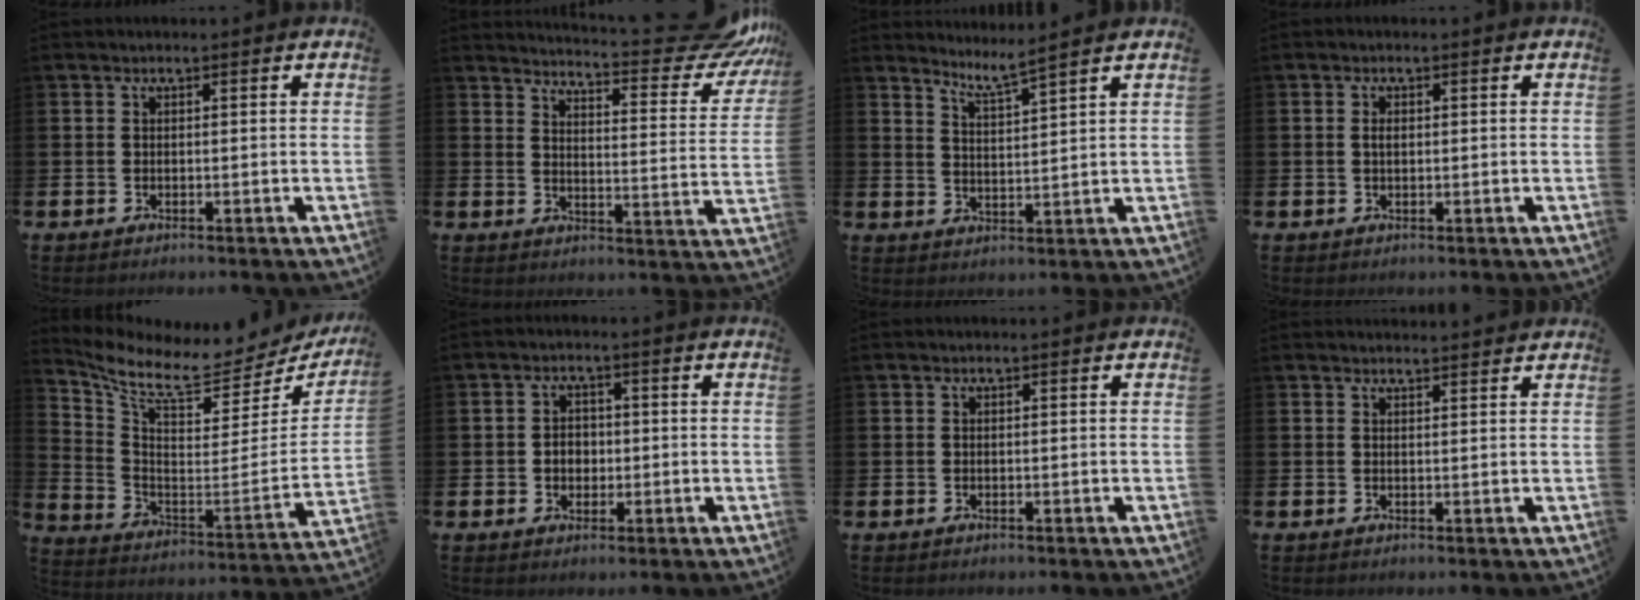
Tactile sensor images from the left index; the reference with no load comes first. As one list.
[{"total": 7.5, "force": [6.8, 1.0, 3.1], "torque": [-0.039, -0.065, 0.106]}, {"total": 4.4, "force": [4.2, -0.6, 1.0], "torque": [-0.026, -0.027, 0.071]}, {"total": 1.1, "force": [0.2, 0.6, 0.8], "torque": [-0.001, -0.002, 0.000]}, {"total": 8.7, "force": [7.7, 2.1, 3.5], "torque": [-0.094, -0.074, 0.122]}, {"total": 2.7, "force": [-0.1, 2.3, 1.3], "torque": [-0.009, 0.001, -0.011]}, {"total": 0.0}, {"total": 1.6, "force": [1.6, 0.0, -0.1], "torque": [0.013, -0.011, 0.027]}]